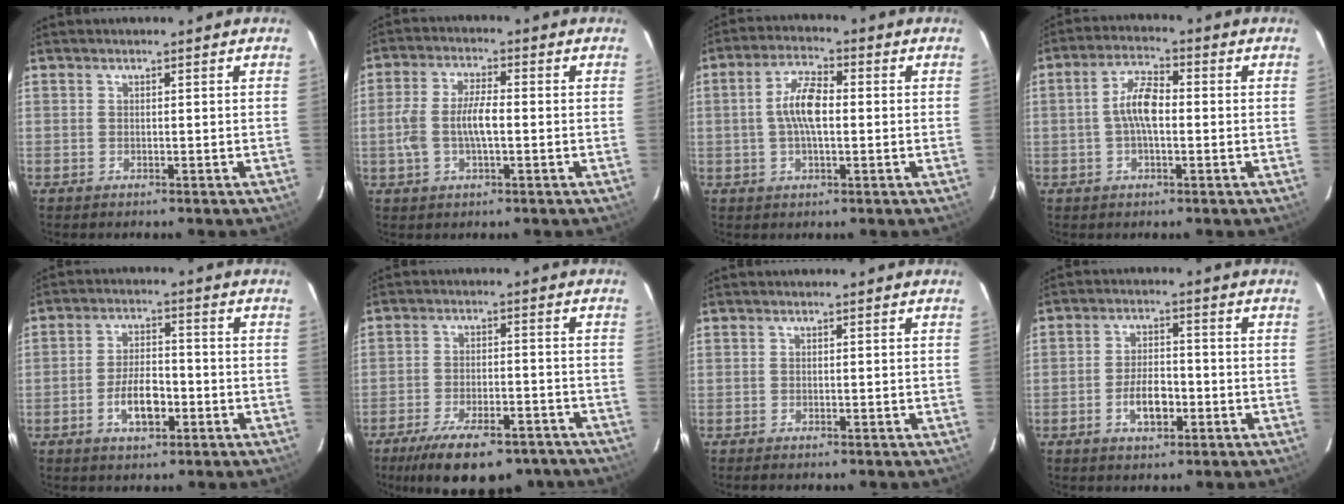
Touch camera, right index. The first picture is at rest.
{"total": 7.5, "force": [-1.1, 2.8, 6.8], "torque": [-0.141, 0.008, -0.020]}
{"total": 7.3, "force": [0.0, 2.7, 6.7], "torque": [-0.131, 0.013, -0.001]}
{"total": 6.4, "force": [-0.5, 2.5, 5.9], "torque": [-0.116, 0.015, -0.011]}
{"total": 7.0, "force": [-2.8, 3.1, 5.6], "torque": [-0.113, 0.005, -0.045]}
{"total": 18.2, "force": [-13.6, 6.8, 10.0], "torque": [-0.188, -0.023, -0.193]}
{"total": 0.9, "force": [-0.8, 0.2, 0.3], "torque": [-0.004, -0.001, -0.015]}
{"total": 6.1, "force": [-2.5, 2.9, 4.8], "torque": [-0.099, 0.004, -0.039]}